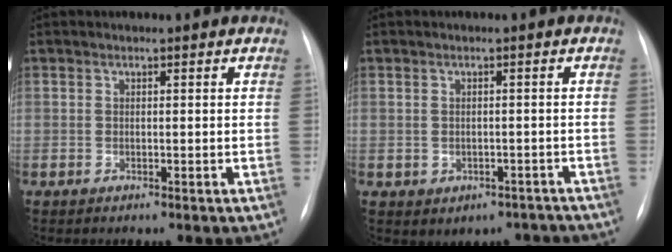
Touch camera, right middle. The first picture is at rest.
{"total": 5.1, "force": [-3.6, 3.4, 1.1], "torque": [-0.005, 0.022, -0.035]}